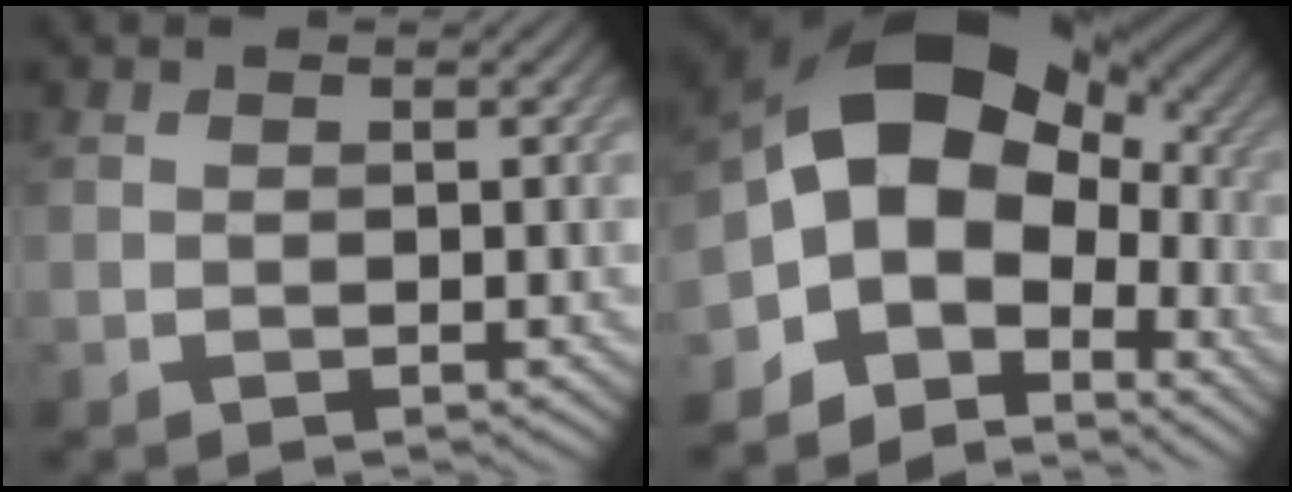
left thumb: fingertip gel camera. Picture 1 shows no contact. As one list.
[{"total": 12.5, "force": [-1.2, 8.9, 8.7], "torque": [-0.159, 0.007, -0.044]}]